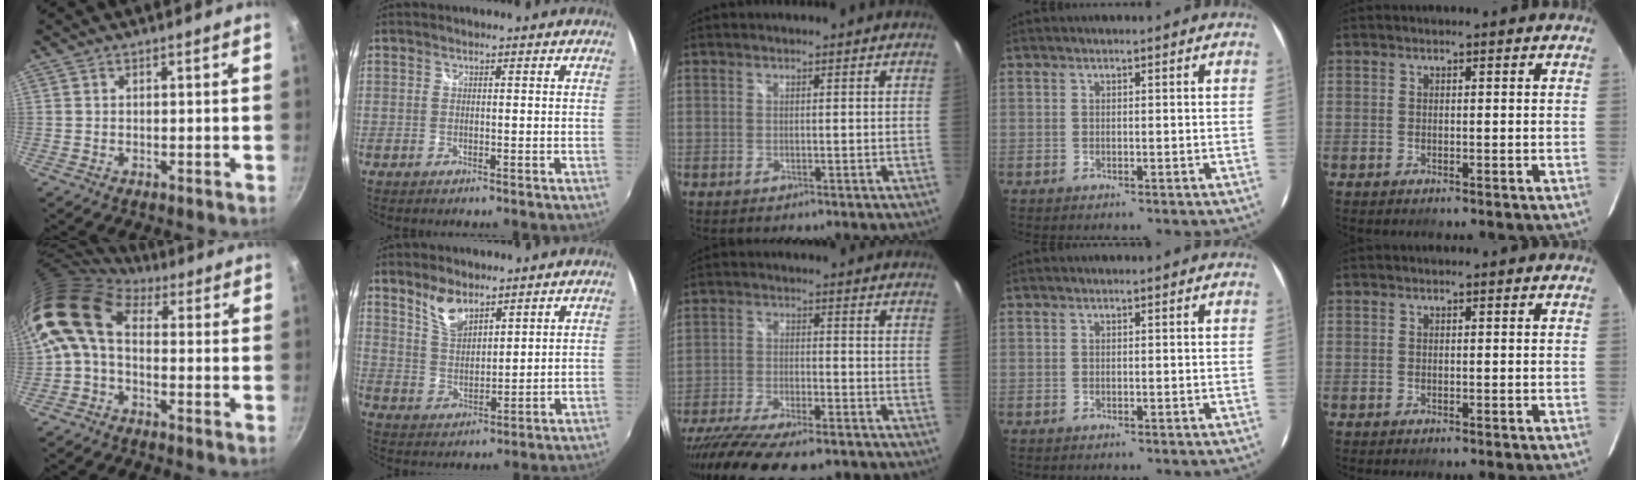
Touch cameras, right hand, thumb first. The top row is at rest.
{"thumb": {"total": 11.8, "force": [0.6, 7.6, 9.1], "torque": [-0.177, 0.026, -0.010]}, "index": {"total": 6.7, "force": [4.9, 2.8, 3.7], "torque": [-0.065, 0.005, 0.098]}, "middle": {"total": 19.7, "force": [-16.1, 4.7, 10.3], "torque": [-0.204, -0.048, -0.255]}}